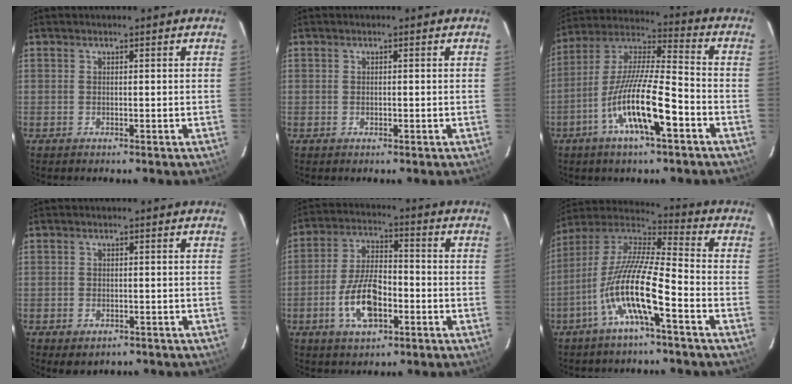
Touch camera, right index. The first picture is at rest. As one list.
[{"total": 0.6, "force": [-0.1, 0.6, 0.1], "torque": [-0.001, 0.000, 0.000]}, {"total": 15.5, "force": [-6.7, 2.9, 13.6], "torque": [-0.265, -0.011, -0.129]}, {"total": 3.5, "force": [-2.1, 2.4, 1.6], "torque": [-0.034, -0.009, -0.024]}, {"total": 11.4, "force": [-4.3, 5.3, 9.1], "torque": [-0.186, 0.005, -0.072]}, {"total": 14.8, "force": [-6.5, 2.1, 13.1], "torque": [-0.248, -0.009, -0.129]}]